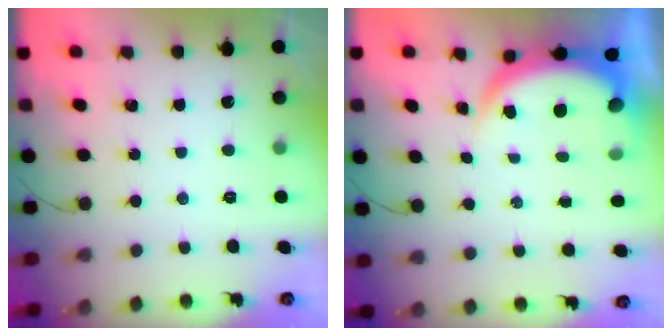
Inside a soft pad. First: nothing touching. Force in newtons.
{"total": 5.8, "press": 5.7, "slide": 0.8}